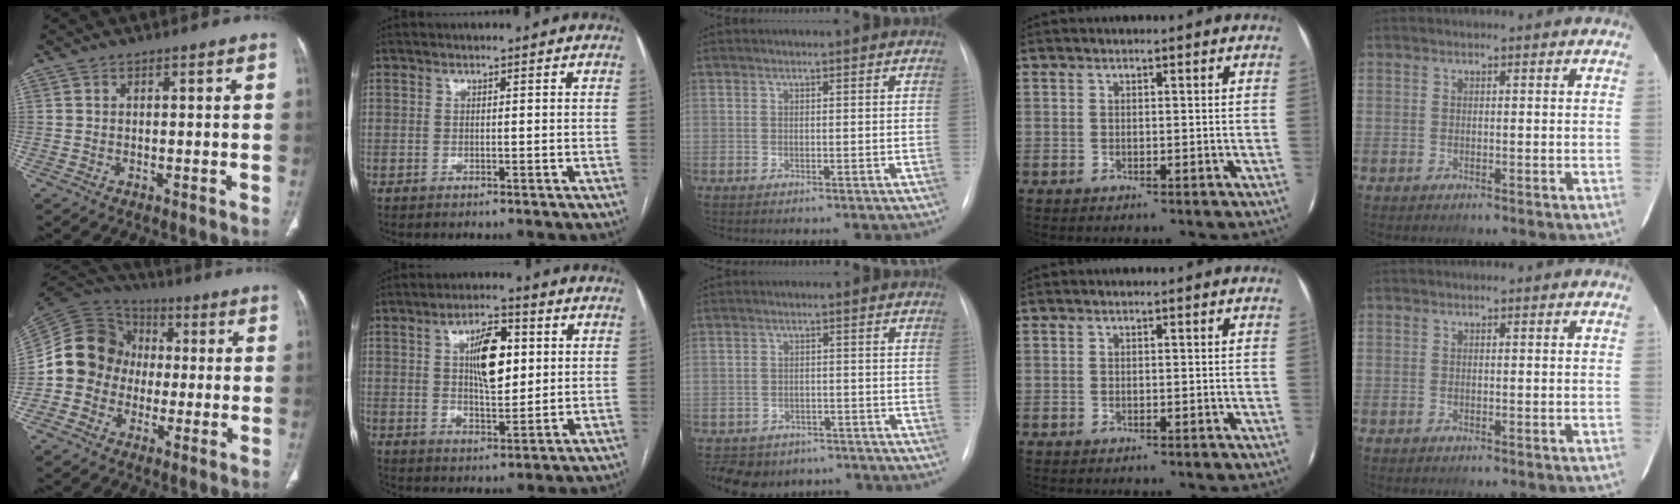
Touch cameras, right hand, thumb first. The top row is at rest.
{"thumb": {"total": 13.4, "force": [-1.3, 12.2, 5.3], "torque": [-0.082, 0.034, -0.033]}, "index": {"total": 8.9, "force": [2.1, 3.3, 8.0], "torque": [-0.136, 0.011, 0.038]}, "middle": {"total": 9.6, "force": [-7.6, 5.7, 1.6], "torque": [-0.029, 0.011, -0.089]}}